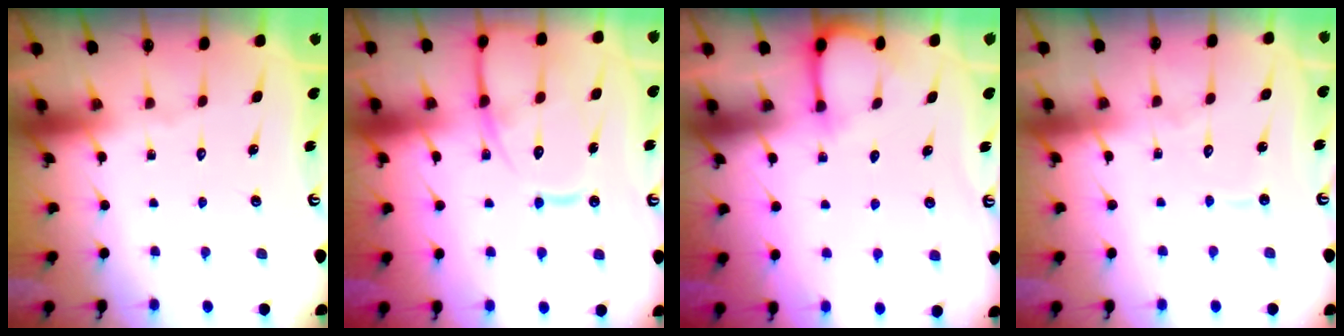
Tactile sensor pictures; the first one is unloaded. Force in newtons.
{"total": 13.9, "press": 13.8, "slide": 1.4}
{"total": 6.2, "press": 6.2, "slide": 0.3}
{"total": 4.9, "press": 4.8, "slide": 0.4}